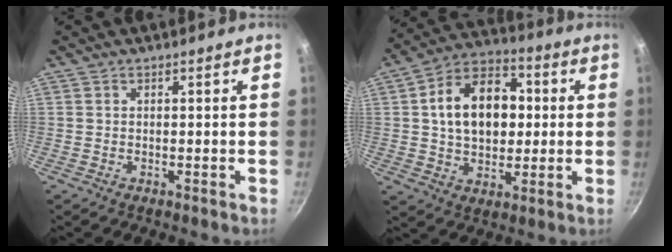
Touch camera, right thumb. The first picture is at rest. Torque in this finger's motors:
{"motor_torque": [-0.25, 0.75, 0.34, 0.36, 0.20]}